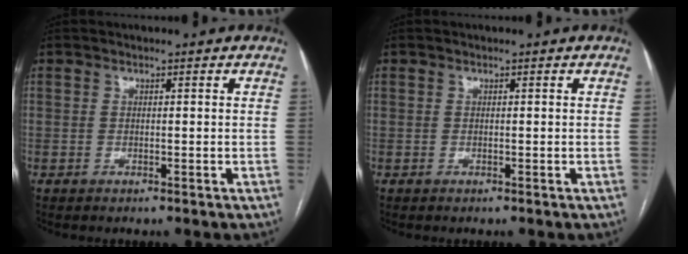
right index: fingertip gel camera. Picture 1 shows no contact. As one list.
[{"total": 0.0}]